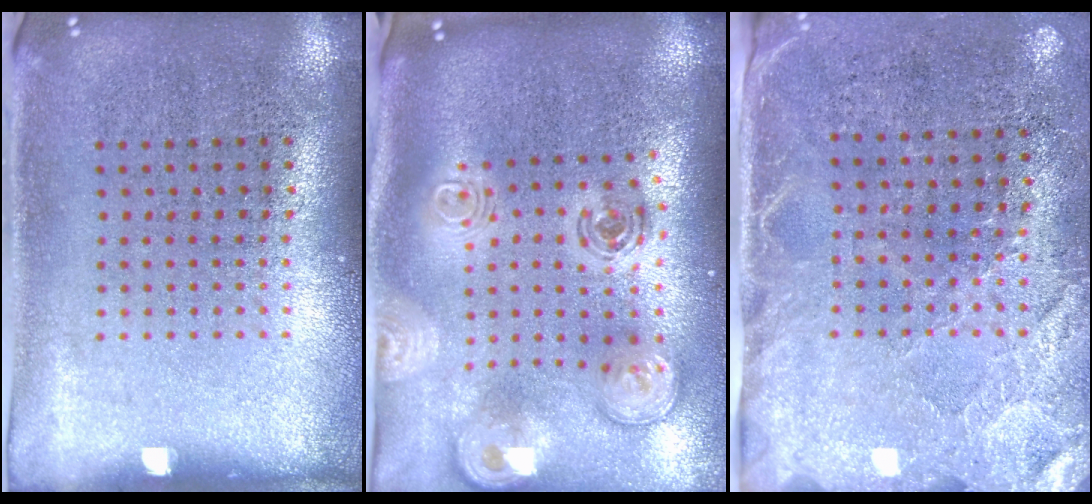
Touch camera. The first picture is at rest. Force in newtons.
{"total": 3.0, "press": 2.1, "slide": 2.1}
{"total": 2.8, "press": 2.4, "slide": 1.3}